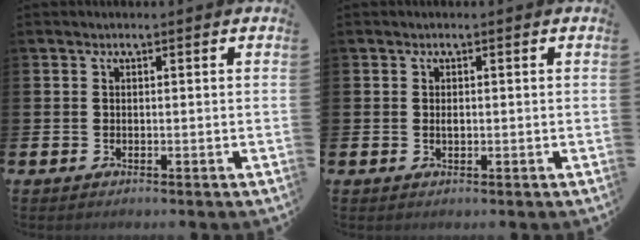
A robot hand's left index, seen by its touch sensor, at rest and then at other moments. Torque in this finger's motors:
{"motor_torque": [0.23, 0.18, -0.01, 0.04]}